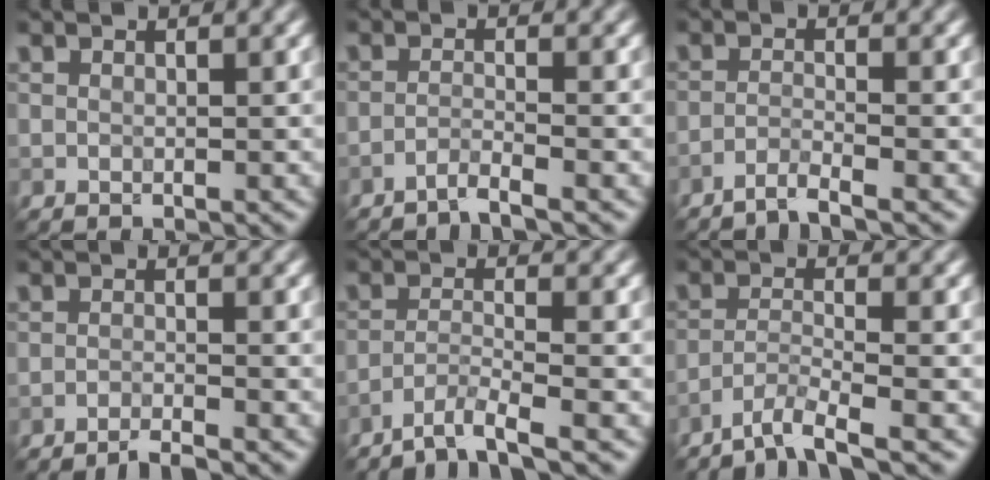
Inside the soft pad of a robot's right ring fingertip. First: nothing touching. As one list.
[{"total": 1.7, "force": [-1.4, 0.0, 0.9], "torque": [-0.012, 0.002, -0.039]}, {"total": 1.9, "force": [-1.6, 0.1, 1.1], "torque": [-0.015, 0.003, -0.044]}, {"total": 2.1, "force": [-1.8, 0.1, 1.1], "torque": [-0.016, 0.001, -0.040]}, {"total": 3.2, "force": [-2.5, 0.2, 1.9], "torque": [-0.032, 0.003, -0.060]}, {"total": 3.7, "force": [-3.0, 0.3, 2.1], "torque": [-0.037, 0.000, -0.069]}]